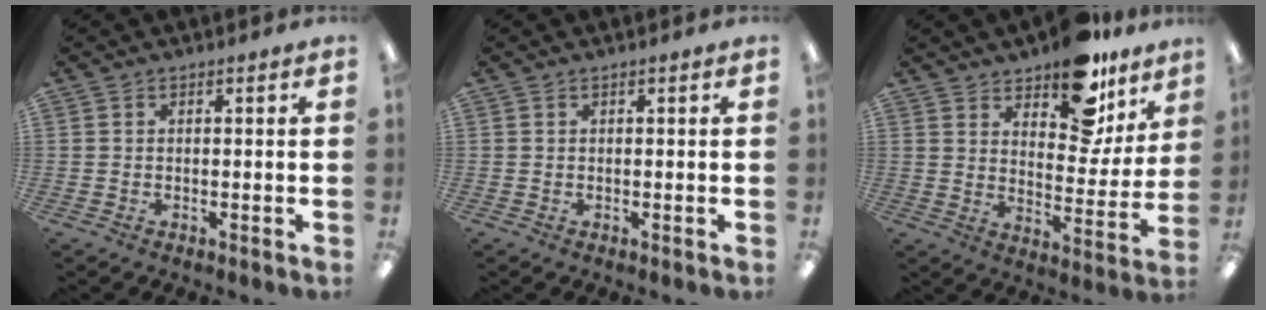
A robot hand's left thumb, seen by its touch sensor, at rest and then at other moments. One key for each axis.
{"total": 0.0}
{"total": 14.4, "fx": 11.2, "fy": 6.3, "fz": 6.5, "tx": -0.082, "ty": -0.080, "tz": 0.197}